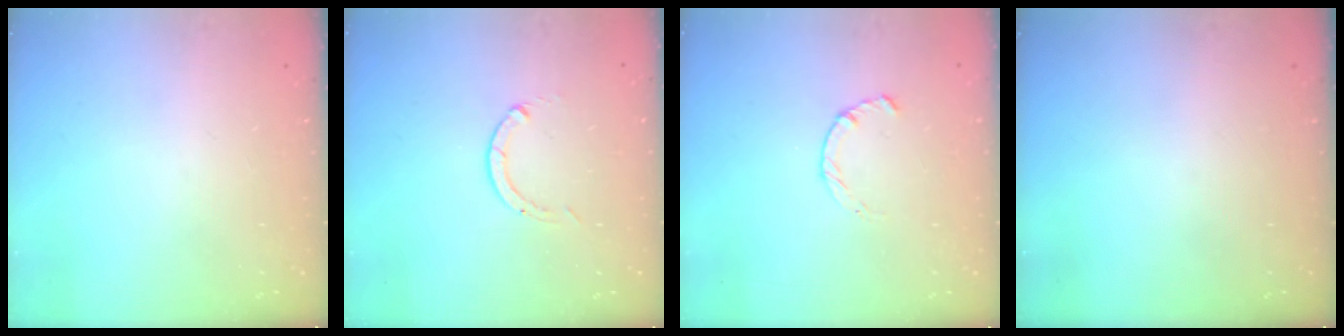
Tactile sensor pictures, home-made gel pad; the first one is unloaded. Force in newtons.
{"total": 0.0}
{"total": 2.2, "press": 2.2, "slide": 0.4}
{"total": 0.0}